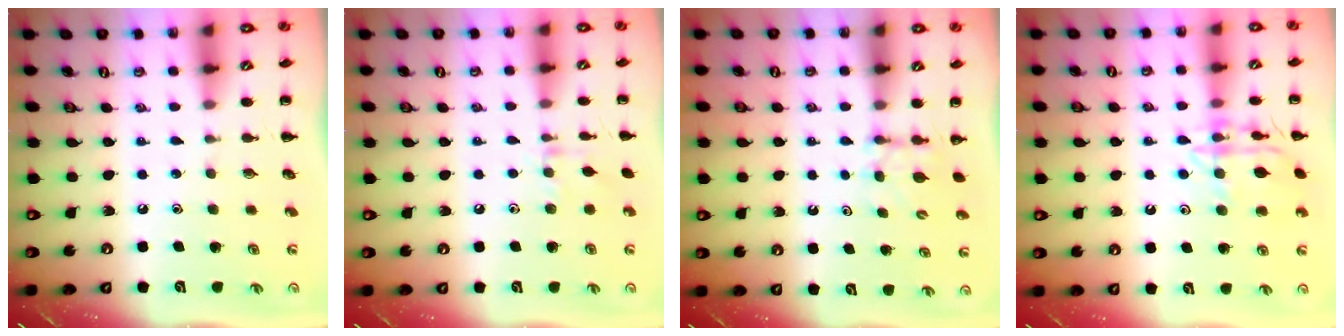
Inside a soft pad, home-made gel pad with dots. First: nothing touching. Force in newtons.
{"total": 6.9, "press": 6.7, "slide": 1.9}
{"total": 4.5, "press": 4.3, "slide": 1.3}
{"total": 14.5, "press": 14.4, "slide": 0.8}